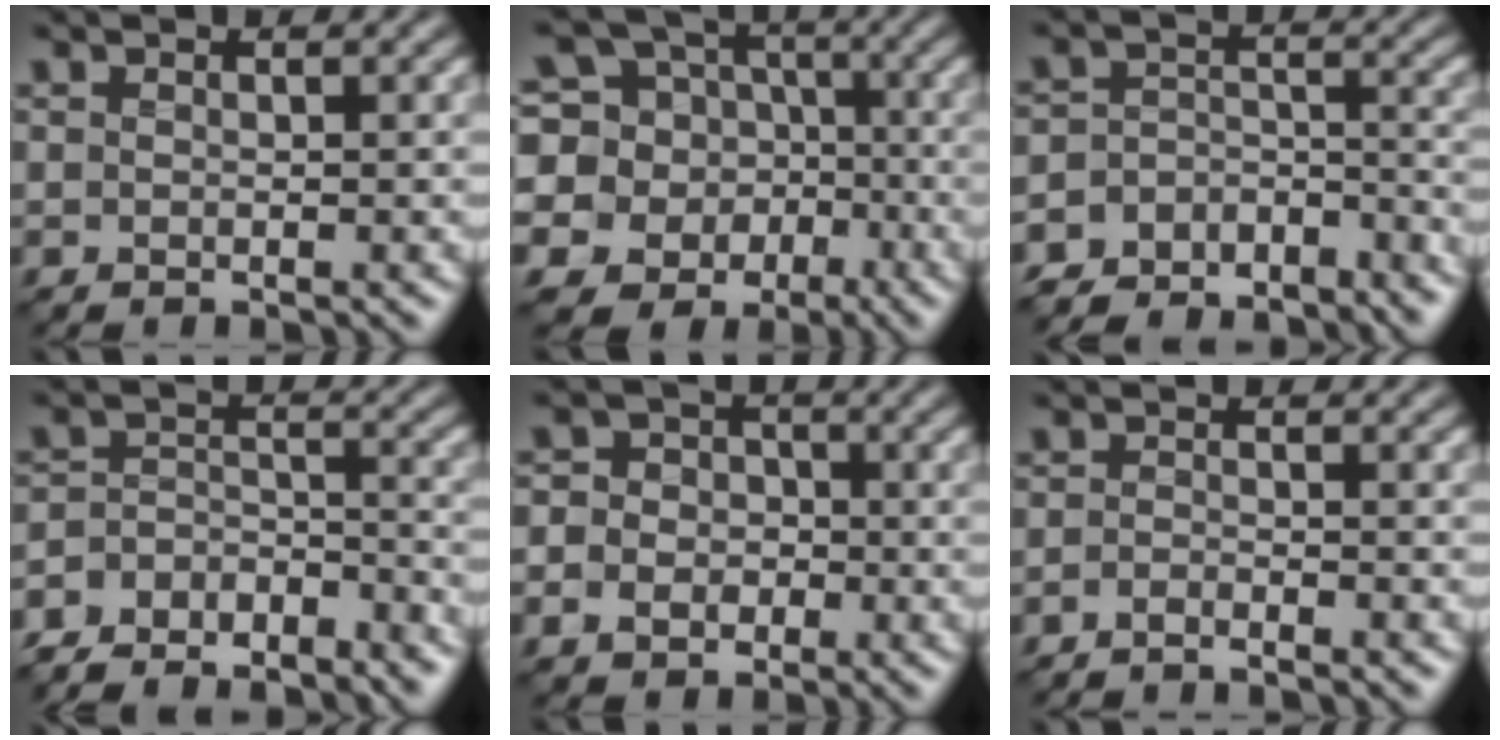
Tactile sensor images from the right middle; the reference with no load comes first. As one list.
[{"total": 12.4, "force": [-3.2, 11.3, 3.9], "torque": [-0.112, 0.001, -0.063]}, {"total": 8.4, "force": [-7.5, 3.3, 1.4], "torque": [-0.029, 0.001, -0.117]}, {"total": 7.4, "force": [-6.7, 2.4, 1.9], "torque": [-0.046, -0.006, -0.121]}, {"total": 5.4, "force": [-1.9, 4.7, 1.7], "torque": [-0.019, -0.002, -0.056]}, {"total": 1.4, "force": [-1.3, 0.1, 0.5], "torque": [-0.009, -0.005, -0.026]}]